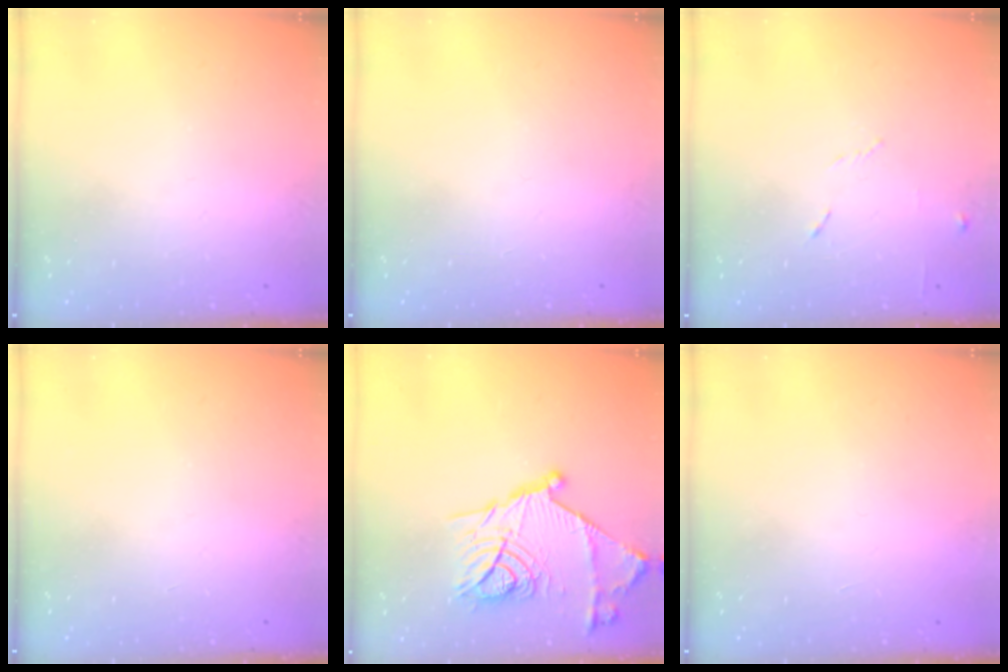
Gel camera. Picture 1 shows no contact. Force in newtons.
{"total": 0.0}
{"total": 6.4, "press": 6.3, "slide": 0.7}
{"total": 0.0}
{"total": 19.6, "press": 19.6, "slide": 0.6}
{"total": 1.6, "press": 1.6, "slide": 0.1}